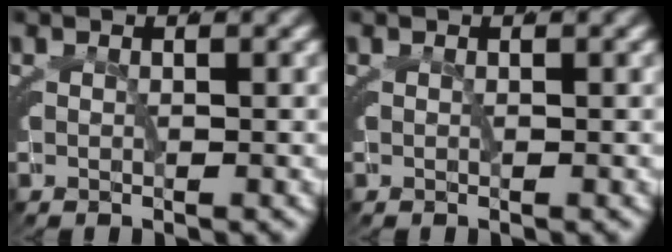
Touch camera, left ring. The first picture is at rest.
{"total": 0.0}